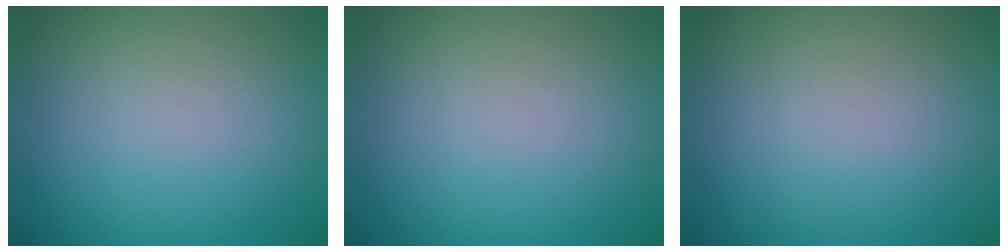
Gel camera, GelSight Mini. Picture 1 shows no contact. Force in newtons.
{"total": 0.0}
{"total": 0.0}